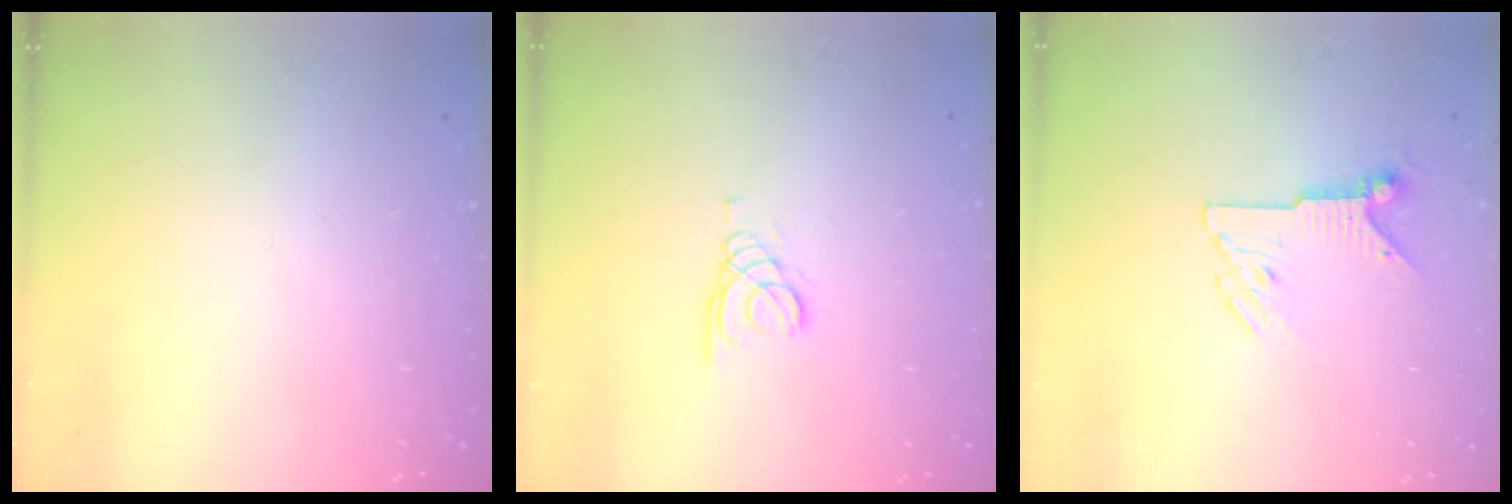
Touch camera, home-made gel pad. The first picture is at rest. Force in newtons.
{"total": 1.3, "press": 1.3, "slide": 0.1}
{"total": 6.9, "press": 6.9, "slide": 0.3}